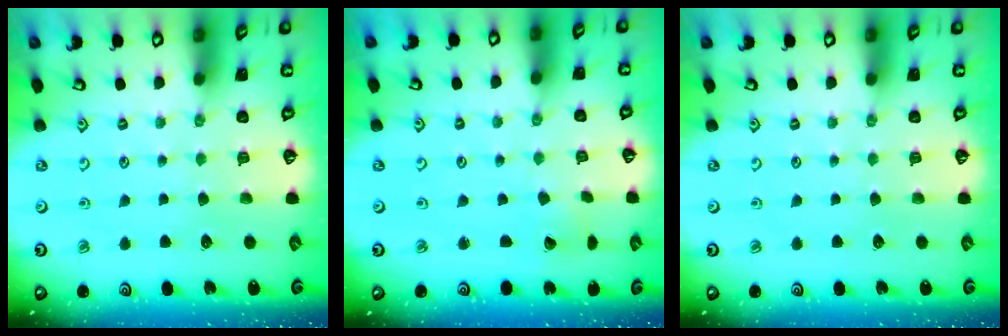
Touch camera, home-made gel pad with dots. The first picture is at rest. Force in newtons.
{"total": 2.7, "press": 2.7, "slide": 0.3}
{"total": 0.0}